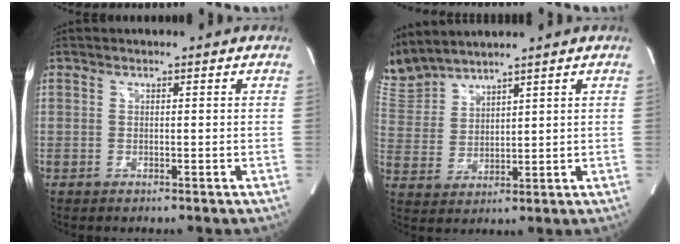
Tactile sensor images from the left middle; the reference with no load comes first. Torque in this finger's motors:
{"motor_torque": [0.49, -0.42, 0.29, 0.13]}